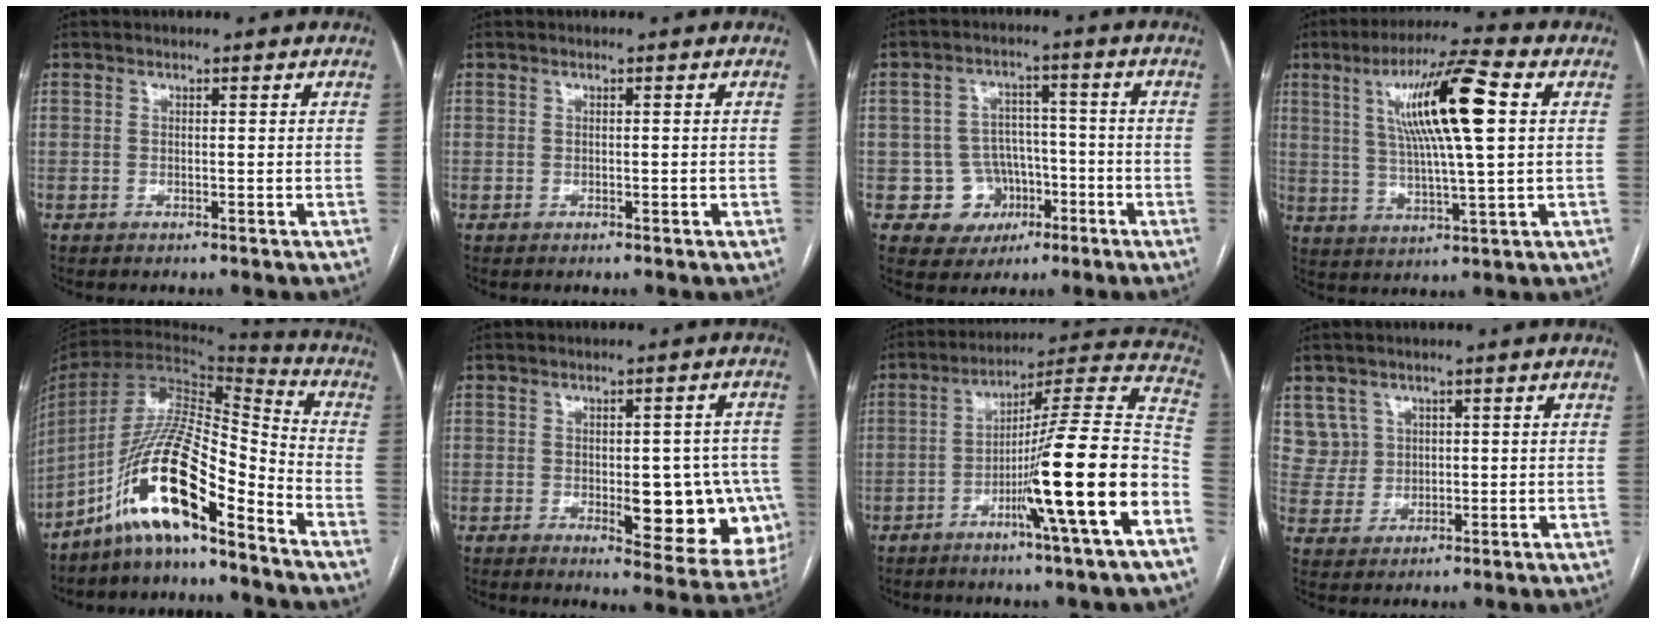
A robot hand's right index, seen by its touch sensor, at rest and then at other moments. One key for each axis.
{"total": 0.0}
{"total": 7.3, "fx": -2.5, "fy": 6.8, "fz": 0.8, "tx": -0.002, "ty": 0.018, "tz": -0.031}
{"total": 14.1, "fx": 3.6, "fy": 0.8, "fz": 13.6, "tx": -0.248, "ty": 0.014, "tz": 0.063}
{"total": 14.9, "fx": -9.8, "fy": 2.4, "fz": 10.9, "tx": -0.209, "ty": 0.017, "tz": -0.178}
{"total": 14.4, "fx": -2.8, "fy": 5.5, "fz": 13.0, "tx": -0.107, "ty": 0.010, "tz": -0.015}
{"total": 19.3, "fx": -7.1, "fy": -1.4, "fz": 17.8, "tx": -0.246, "ty": 0.001, "tz": -0.121}
{"total": 5.0, "fx": 2.2, "fy": 4.4, "fz": 0.0, "tx": 0.003, "ty": 0.012, "tz": 0.052}